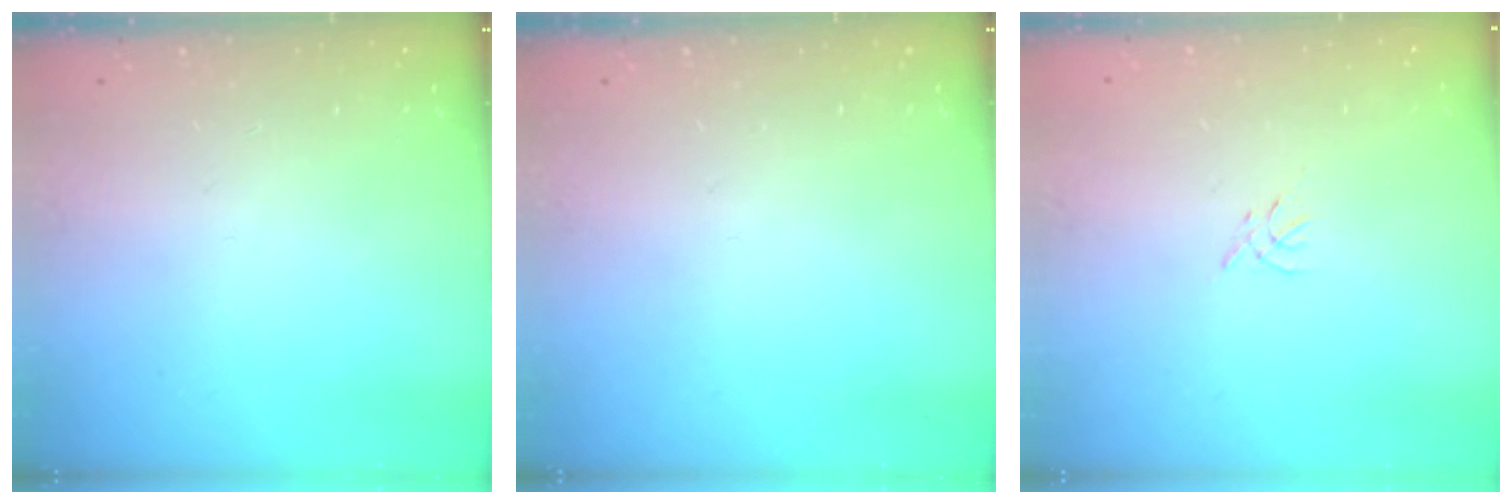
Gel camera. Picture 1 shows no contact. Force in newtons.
{"total": 0.0}
{"total": 0.0}